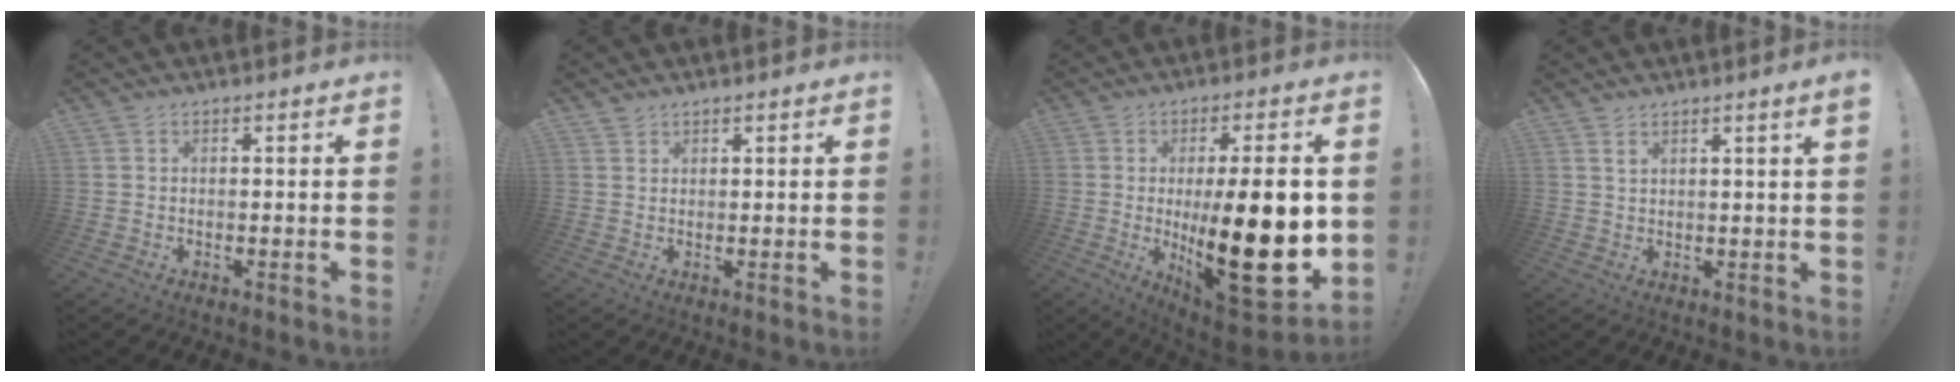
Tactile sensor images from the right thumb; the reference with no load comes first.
{"total": 1.4, "force": [1.2, 0.6, 0.4], "torque": [-0.008, -0.004, 0.023]}
{"total": 25.7, "force": [-1.3, 6.9, 24.7], "torque": [-0.391, -0.024, -0.013]}
{"total": 2.5, "force": [1.8, -0.4, 1.8], "torque": [-0.036, -0.005, 0.029]}